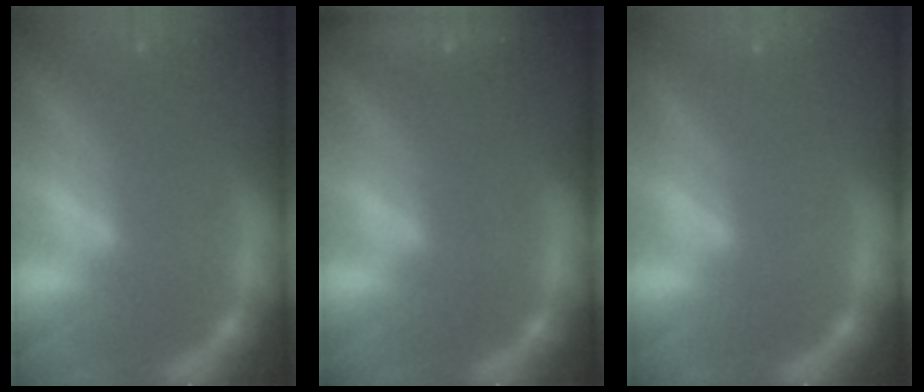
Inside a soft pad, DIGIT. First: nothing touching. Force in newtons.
{"total": 3.5}
{"total": 0.0}